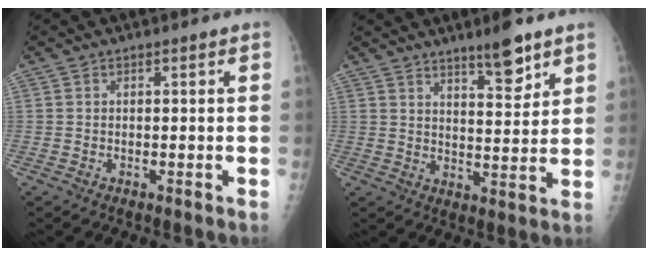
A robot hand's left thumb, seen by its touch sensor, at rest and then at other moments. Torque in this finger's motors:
{"motor_torque": [0.12, -0.04, -0.05, -0.21, 0.15]}